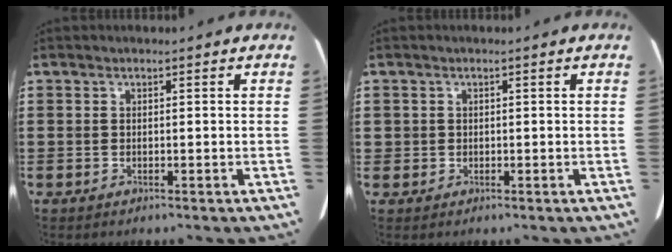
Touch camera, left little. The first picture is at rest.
{"total": 1.0, "force": [0.1, 0.9, 0.3], "torque": [-0.007, 0.006, 0.001]}